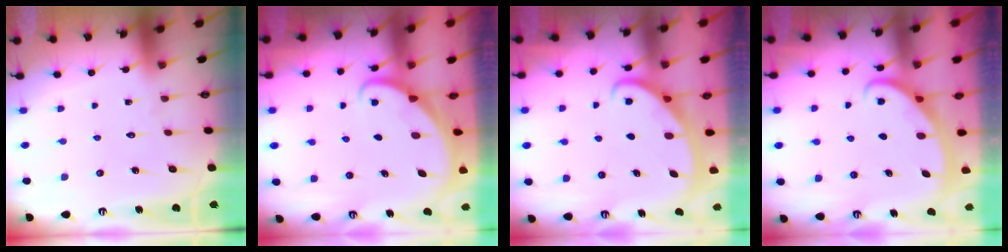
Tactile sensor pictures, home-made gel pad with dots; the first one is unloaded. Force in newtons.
{"total": 1.8, "press": 1.8, "slide": 0.1}
{"total": 2.8, "press": 2.8, "slide": 0.4}
{"total": 3.0, "press": 3.0, "slide": 0.4}